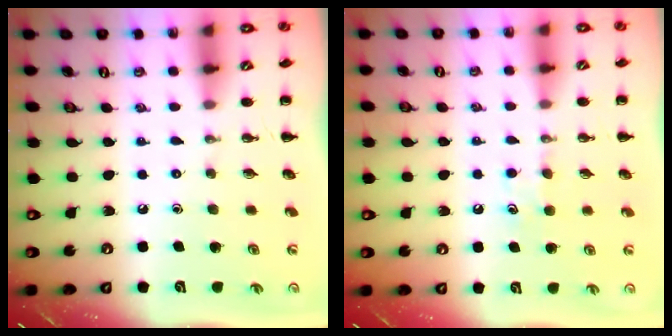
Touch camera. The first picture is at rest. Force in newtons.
{"total": 6.0, "press": 5.7, "slide": 1.8}